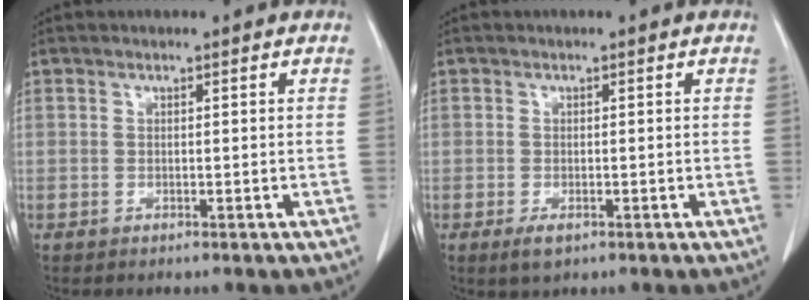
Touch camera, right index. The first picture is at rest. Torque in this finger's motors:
{"motor_torque": [0.07, -0.08, -0.02, -0.02]}